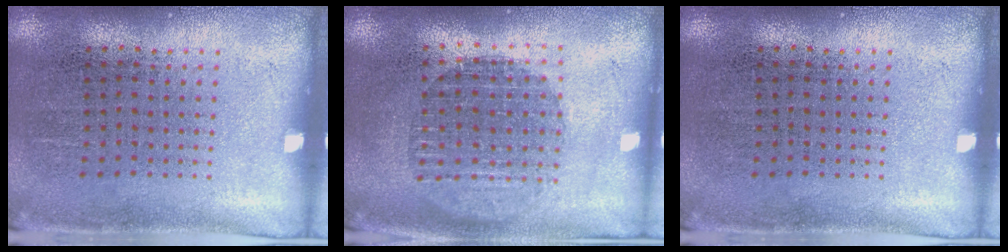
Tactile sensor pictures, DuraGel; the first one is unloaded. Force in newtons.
{"total": 1.8, "press": 1.5, "slide": 1.0}
{"total": 0.0}